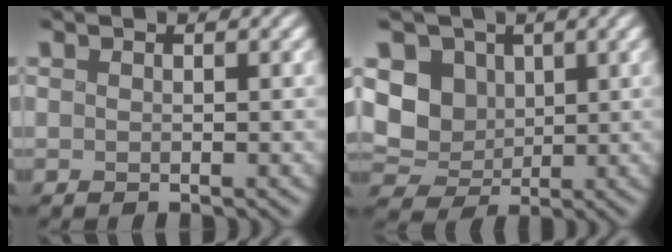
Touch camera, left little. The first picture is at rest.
{"total": 5.8, "force": [0.9, 4.9, 2.9], "torque": [-0.068, -0.002, 0.004]}